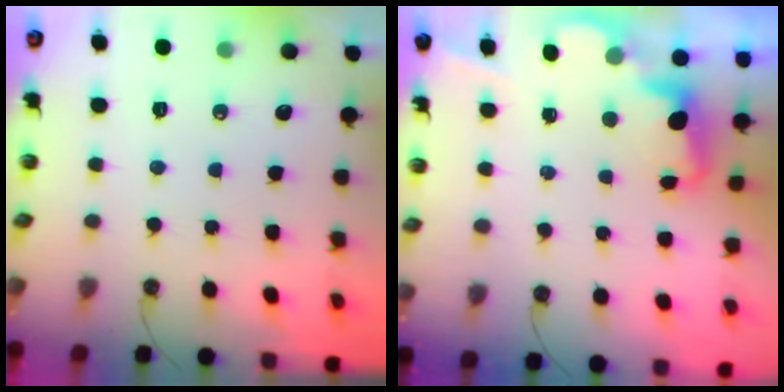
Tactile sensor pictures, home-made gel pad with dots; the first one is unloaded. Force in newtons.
{"total": 2.5, "press": 2.4, "slide": 0.5}